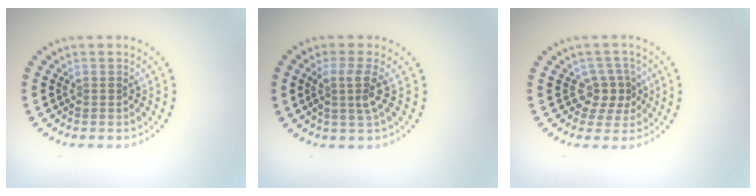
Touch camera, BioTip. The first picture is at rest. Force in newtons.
{"total": 2.7, "press": 2.0, "slide": 1.8}
{"total": 2.5, "press": 2.0, "slide": 1.5}